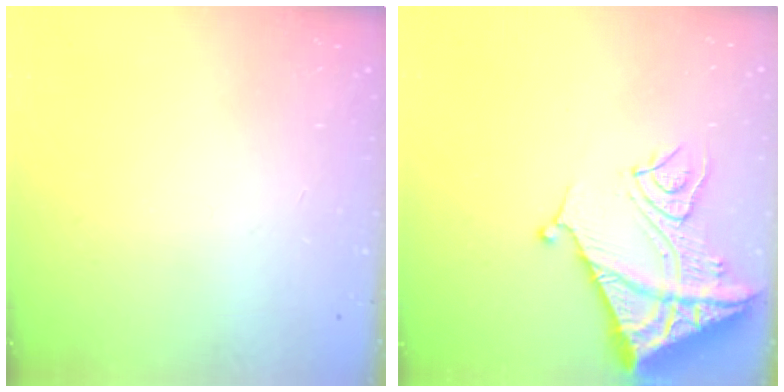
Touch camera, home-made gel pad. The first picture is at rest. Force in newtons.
{"total": 13.8, "press": 13.7, "slide": 1.4}